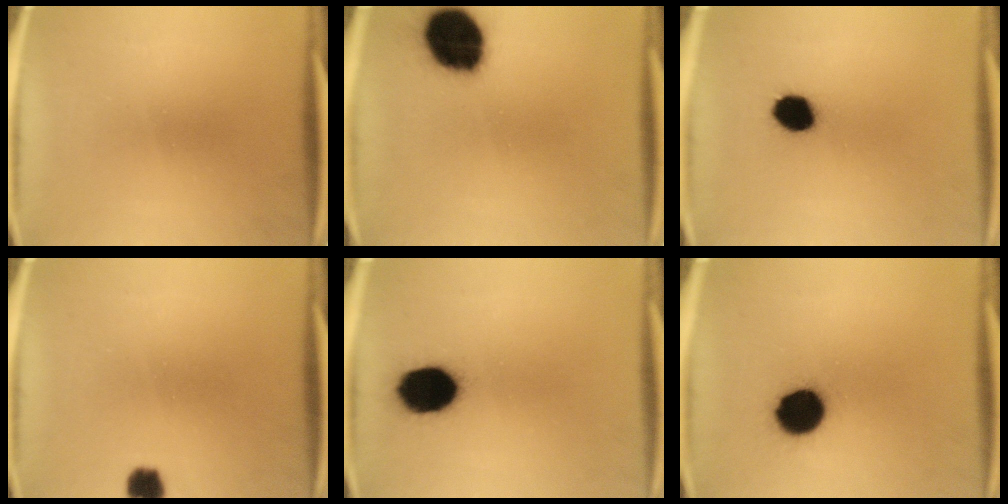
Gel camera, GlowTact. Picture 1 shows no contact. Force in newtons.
{"total": 17.7}
{"total": 7.2}
{"total": 3.5}
{"total": 12.3}
{"total": 11.9}